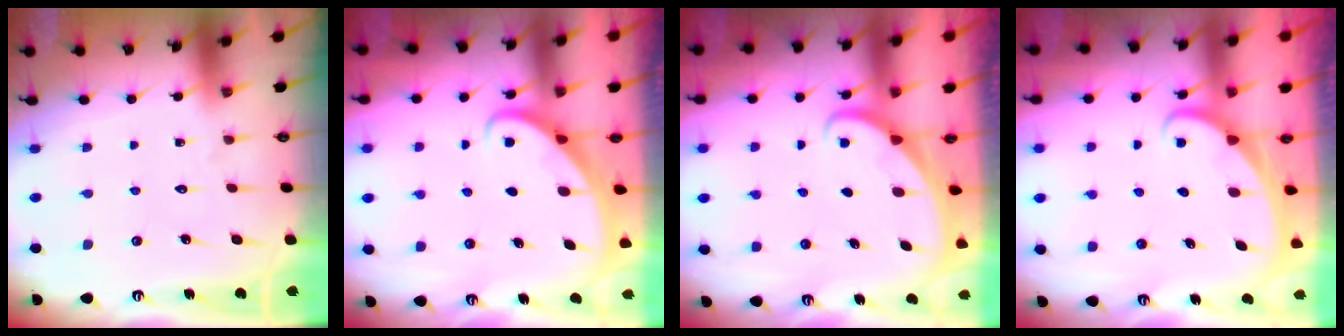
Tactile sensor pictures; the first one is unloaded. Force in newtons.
{"total": 2.9, "press": 2.9, "slide": 0.2}
{"total": 1.6, "press": 1.6, "slide": 0.1}
{"total": 1.9, "press": 1.9, "slide": 0.1}